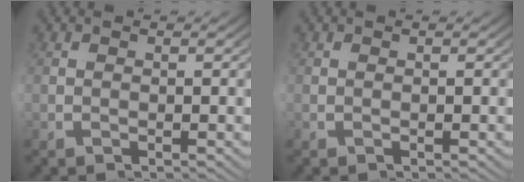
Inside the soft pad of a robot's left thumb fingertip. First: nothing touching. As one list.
[{"total": 0.0}]